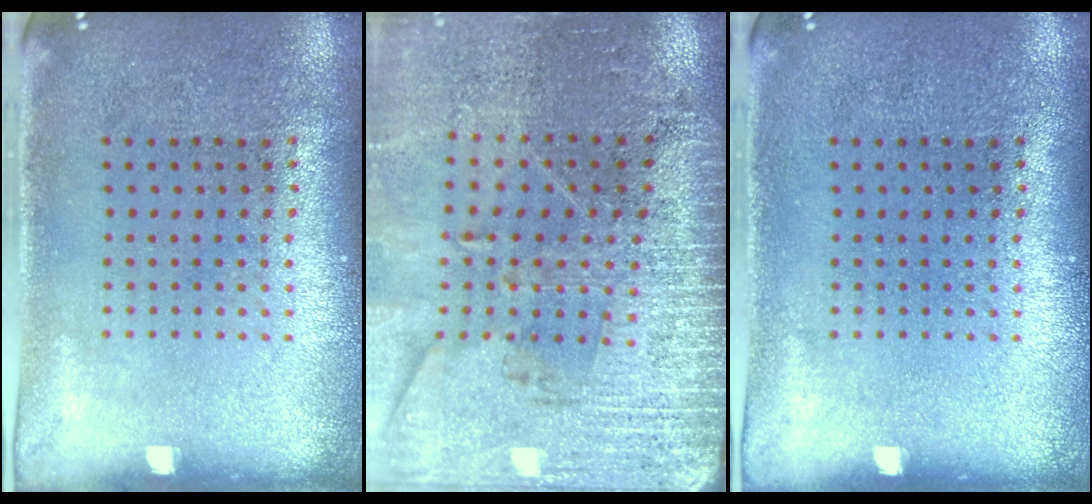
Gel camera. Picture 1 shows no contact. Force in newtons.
{"total": 3.0, "press": 3.0, "slide": 0.5}
{"total": 0.0}